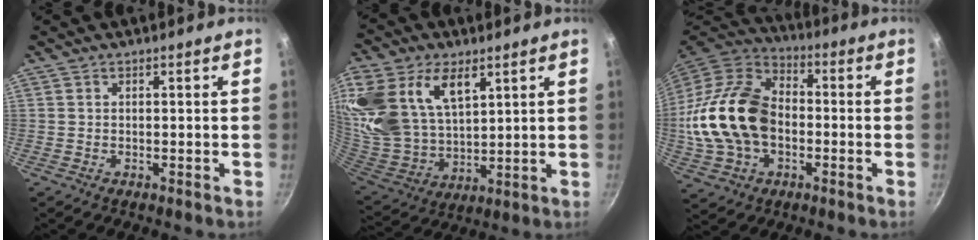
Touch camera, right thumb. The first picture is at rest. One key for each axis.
{"total": 23.8, "fx": 10.5, "fy": 14.8, "fz": 15.4, "tx": -0.326, "ty": -0.011, "tz": 0.212}
{"total": 21.6, "fx": -2.0, "fy": 15.0, "fz": 15.4, "tx": -0.281, "ty": 0.038, "tz": -0.038}